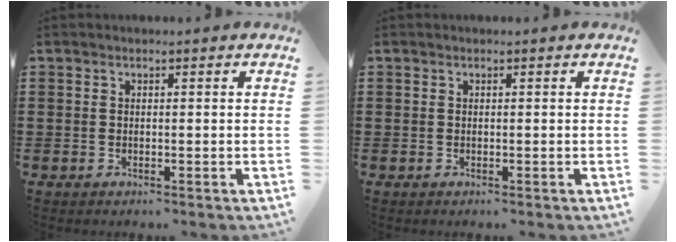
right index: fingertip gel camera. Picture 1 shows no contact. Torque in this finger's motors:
{"motor_torque": [0.00, 0.00, 0.00, 0.00]}